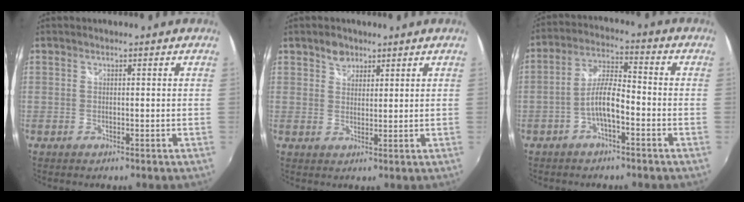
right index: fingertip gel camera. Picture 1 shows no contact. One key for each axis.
{"total": 3.1, "fx": 2.1, "fy": 2.2, "fz": 0.8, "tx": -0.008, "ty": 0.008, "tz": 0.035}
{"total": 6.8, "fx": -3.0, "fy": 1.8, "fz": 5.8, "tx": -0.122, "ty": 0.013, "tz": -0.054}